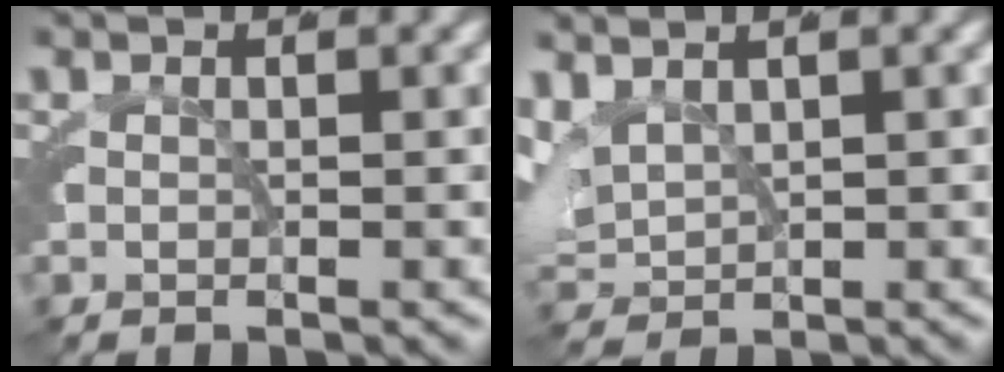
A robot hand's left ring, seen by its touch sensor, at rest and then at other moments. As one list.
[{"total": 4.9, "force": [1.4, 3.8, 2.7], "torque": [-0.086, -0.012, 0.032]}]